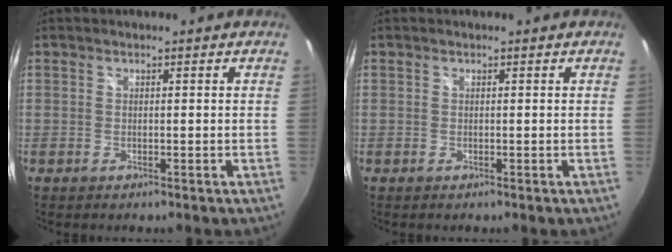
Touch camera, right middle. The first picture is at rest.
{"total": 0.0}